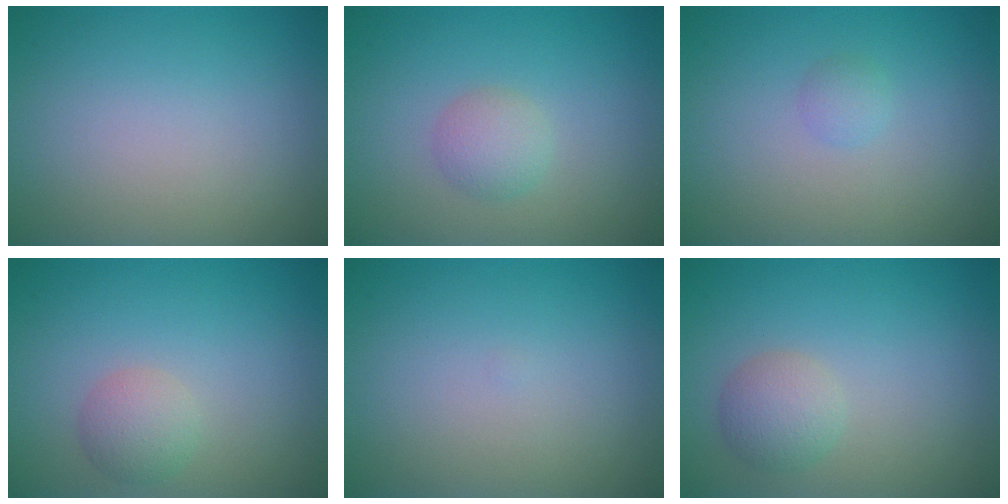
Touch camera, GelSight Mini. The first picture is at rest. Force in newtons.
{"total": 2.0, "press": 2.0, "slide": 0.0}
{"total": 0.9, "press": 0.9, "slide": 0.1}
{"total": 2.2, "press": 2.2, "slide": 0.1}
{"total": 0.0}
{"total": 2.4, "press": 2.4, "slide": 0.1}